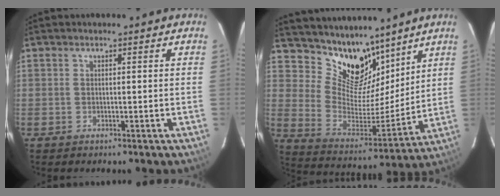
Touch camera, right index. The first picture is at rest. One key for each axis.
{"total": 14.5, "fx": 11.4, "fy": 7.2, "fz": 5.4, "tx": -0.103, "ty": -0.019, "tz": 0.211}